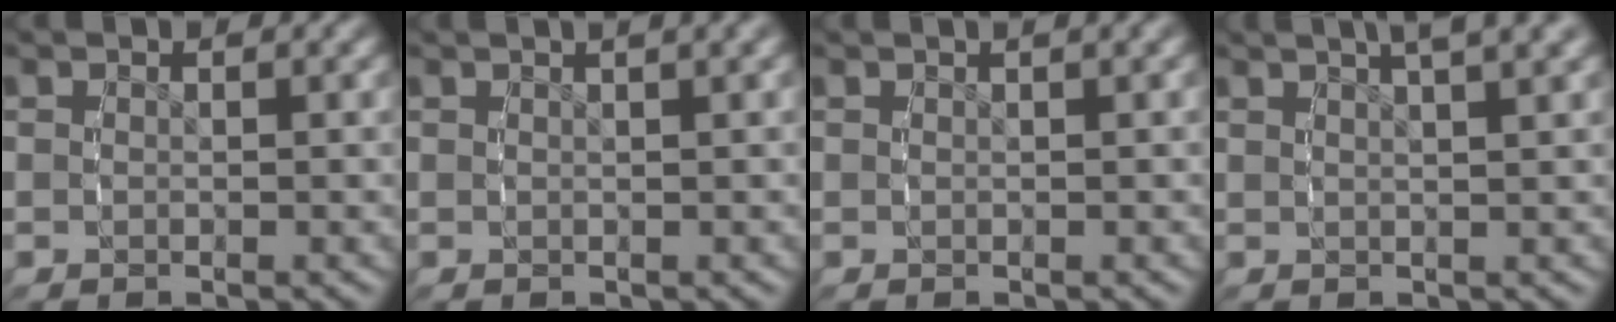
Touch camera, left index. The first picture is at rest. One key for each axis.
{"total": 1.4, "fx": 0.6, "fy": 0.1, "fz": 1.3, "tx": -0.014, "ty": 0.012, "tz": 0.003}
{"total": 0.6, "fx": 0.1, "fy": 0.0, "fz": 0.6, "tx": -0.005, "ty": 0.009, "tz": -0.005}
{"total": 5.0, "fx": 2.9, "fy": 1.4, "fz": 3.8, "tx": -0.048, "ty": 0.024, "tz": 0.032}